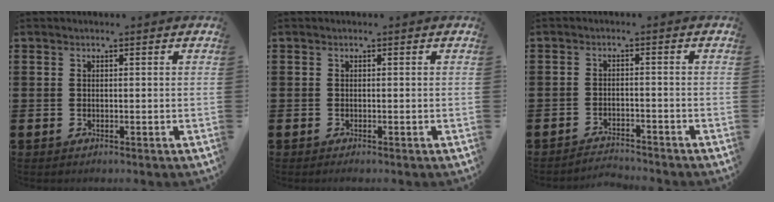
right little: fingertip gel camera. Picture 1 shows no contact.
{"total": 0.0}
{"total": 2.2, "force": [-2.2, 0.0, -0.1], "torque": [-0.004, 0.005, -0.048]}